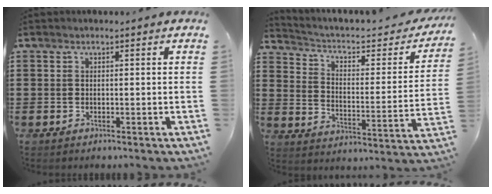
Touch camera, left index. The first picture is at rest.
{"total": 3.5, "force": [2.4, 1.4, 2.2], "torque": [-0.060, -0.022, 0.030]}